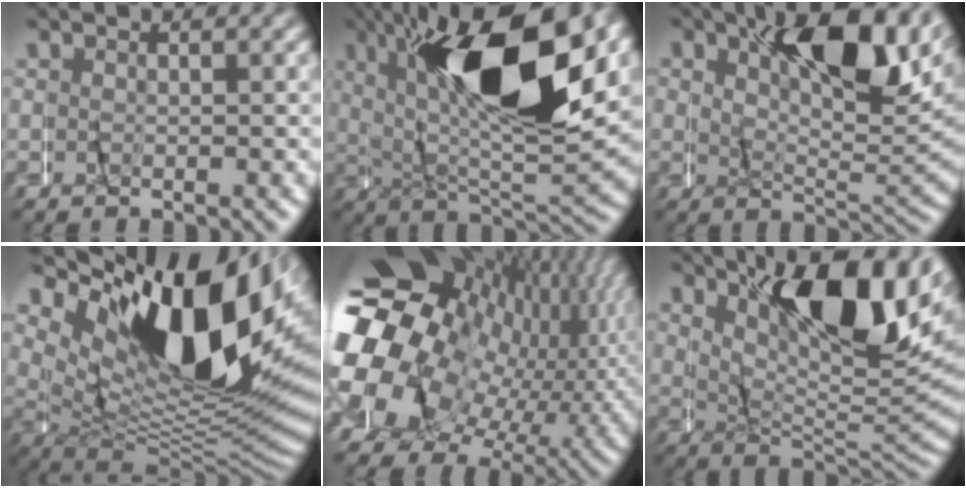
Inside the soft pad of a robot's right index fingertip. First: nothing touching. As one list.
[{"total": 19.0, "force": [5.1, 7.8, 16.6], "torque": [-0.296, 0.041, 0.065]}, {"total": 10.3, "force": [3.9, 3.8, 8.8], "torque": [-0.129, 0.017, 0.053]}, {"total": 19.5, "force": [3.3, 9.5, 16.7], "torque": [-0.219, 0.036, 0.034]}, {"total": 27.1, "force": [1.5, 20.6, 17.5], "torque": [-0.286, -0.004, -0.002]}, {"total": 12.4, "force": [4.3, 4.8, 10.6], "torque": [-0.158, 0.015, 0.058]}]